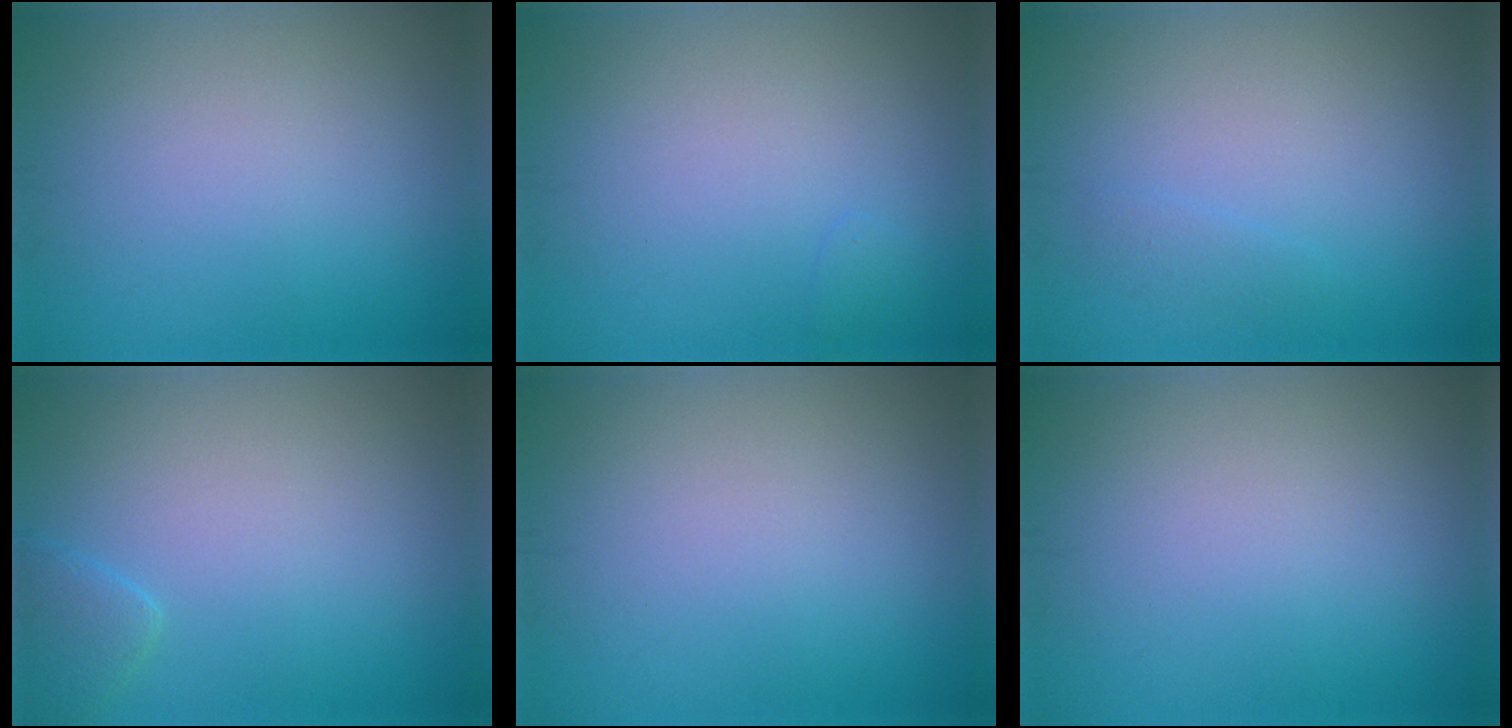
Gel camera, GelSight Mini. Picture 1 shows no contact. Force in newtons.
{"total": 0.6, "press": 0.6, "slide": 0.0}
{"total": 0.8, "press": 0.8, "slide": 0.0}
{"total": 1.7, "press": 1.7, "slide": 0.1}
{"total": 0.0}
{"total": 0.0}